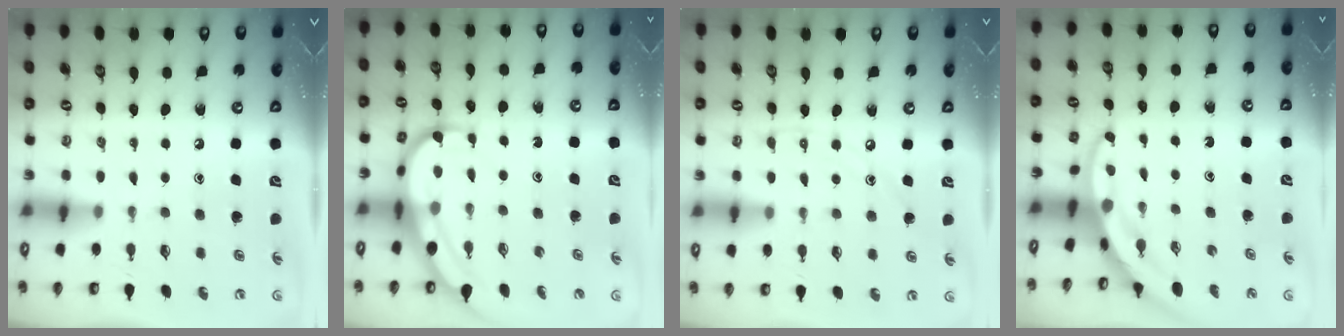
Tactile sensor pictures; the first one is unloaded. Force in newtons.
{"total": 8.4, "press": 8.4, "slide": 0.8}
{"total": 7.2, "press": 7.1, "slide": 0.8}
{"total": 3.3, "press": 3.3, "slide": 0.1}